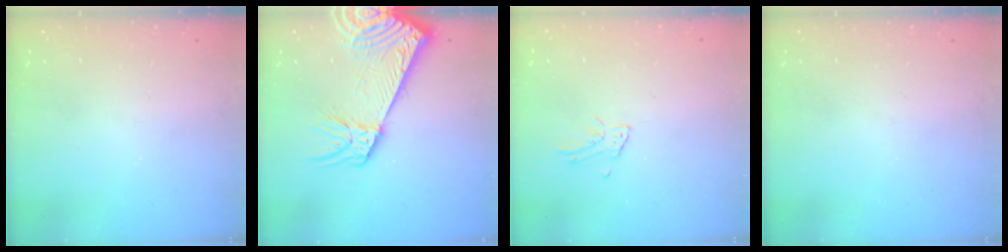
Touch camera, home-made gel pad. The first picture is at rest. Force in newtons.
{"total": 11.1, "press": 10.7, "slide": 2.9}
{"total": 3.7, "press": 3.7, "slide": 0.2}
{"total": 0.0}